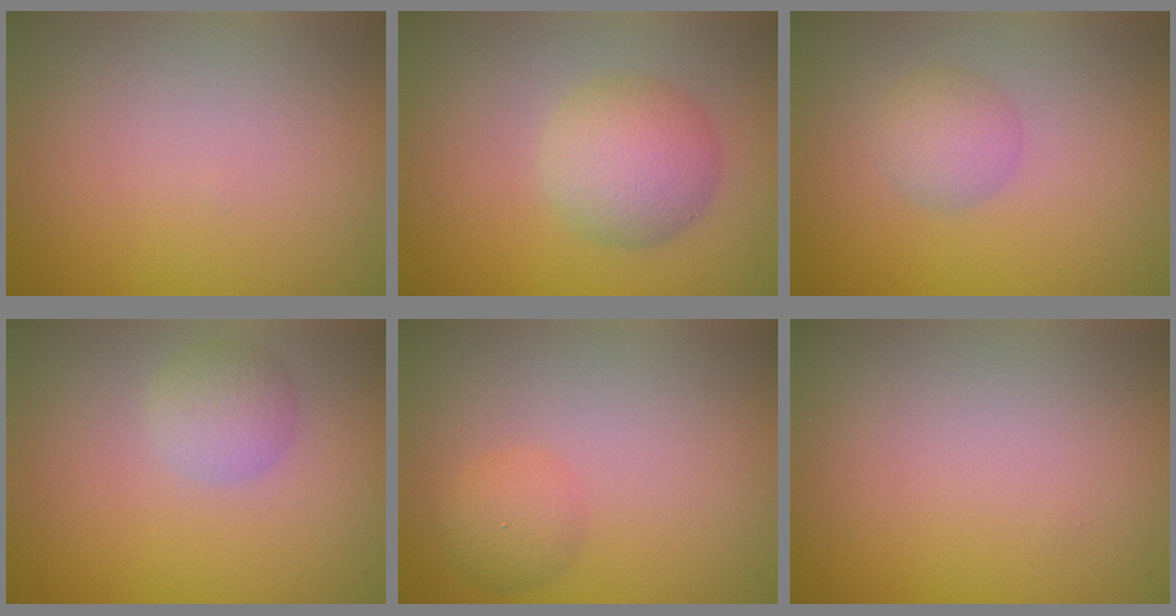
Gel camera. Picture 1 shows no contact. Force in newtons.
{"total": 4.3, "press": 4.3, "slide": 0.1}
{"total": 2.2, "press": 2.2, "slide": 0.1}
{"total": 2.3, "press": 2.3, "slide": 0.2}
{"total": 2.0, "press": 2.0, "slide": 0.0}
{"total": 0.0}